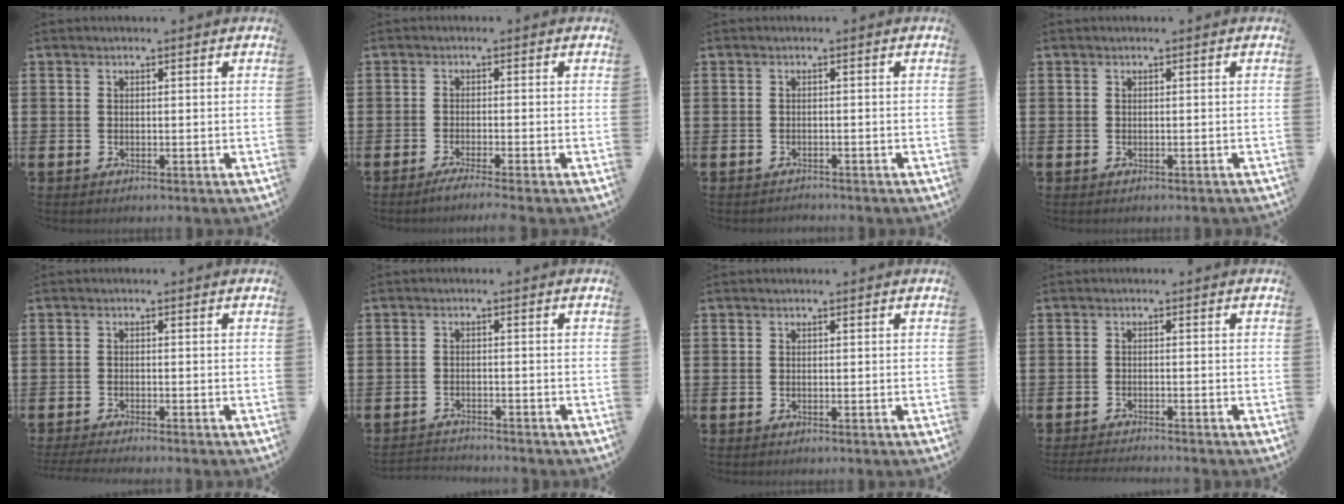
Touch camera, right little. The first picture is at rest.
{"total": 1.7, "force": [-1.3, -0.1, 1.1], "torque": [-0.016, 0.000, -0.024]}
{"total": 0.7, "force": [-0.7, 0.0, -0.1], "torque": [0.000, 0.001, -0.016]}
{"total": 0.0}
{"total": 1.1, "force": [-1.0, -0.1, 0.4], "torque": [-0.006, 0.000, -0.020]}
{"total": 1.7, "force": [-1.7, 0.0, -0.2], "torque": [-0.001, 0.003, -0.037]}
{"total": 0.0}
{"total": 1.3, "force": [-1.3, -0.2, 0.2], "torque": [-0.002, 0.001, -0.025]}